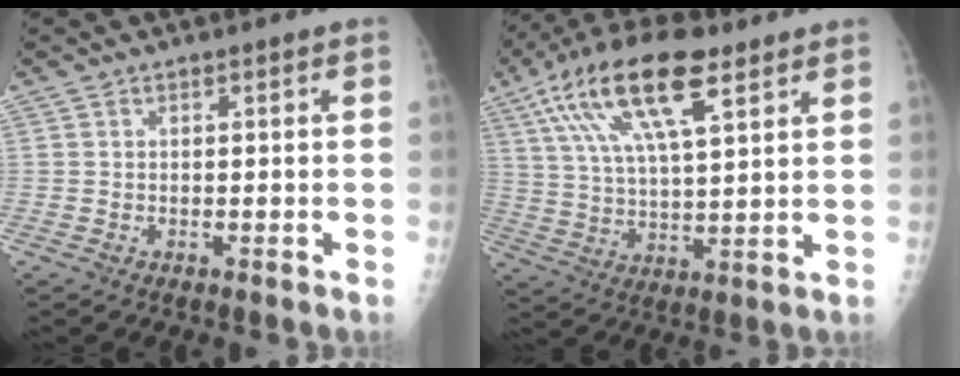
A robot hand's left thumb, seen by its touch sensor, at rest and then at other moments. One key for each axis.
{"total": 18.1, "fx": 9.1, "fy": 6.7, "fz": 14.2, "tx": -0.258, "ty": -0.004, "tz": 0.164}